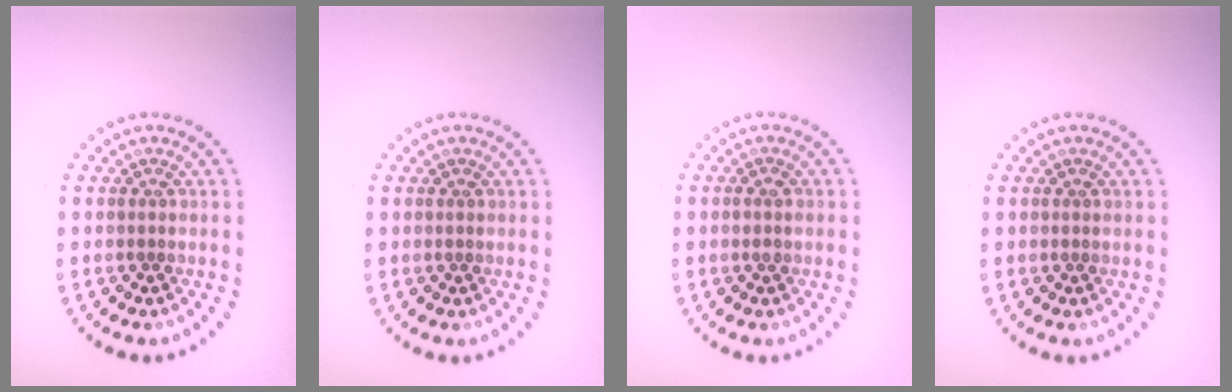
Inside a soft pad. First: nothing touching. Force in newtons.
{"total": 0.0}
{"total": 0.8, "press": 0.8, "slide": 0.3}
{"total": 0.0}